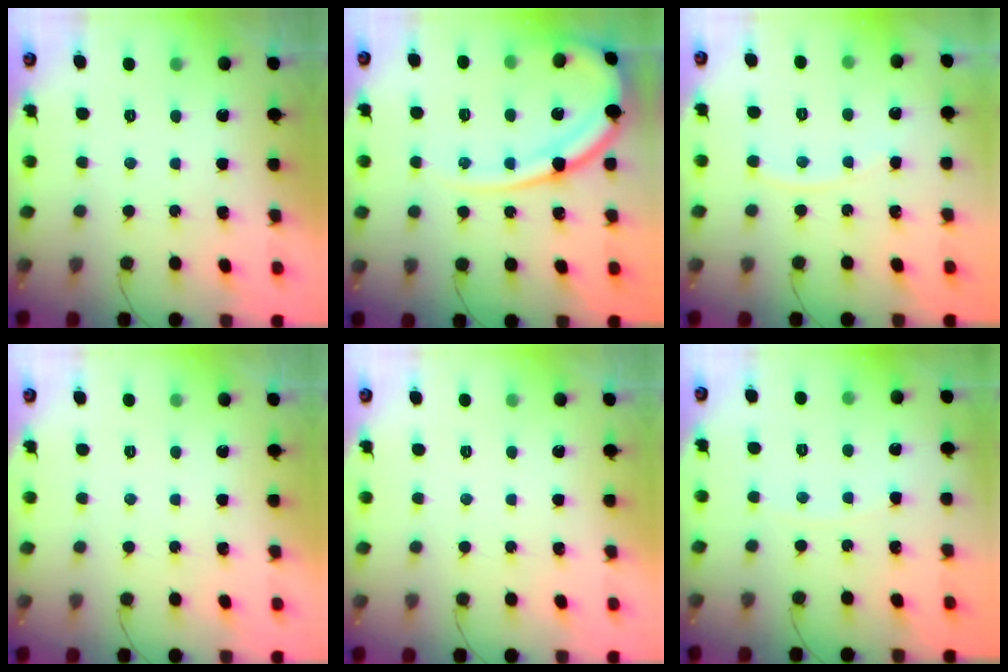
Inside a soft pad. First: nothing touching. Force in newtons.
{"total": 16.8, "press": 16.7, "slide": 1.7}
{"total": 3.4, "press": 3.4, "slide": 0.4}
{"total": 0.0}
{"total": 0.0}
{"total": 2.7, "press": 2.7, "slide": 0.5}